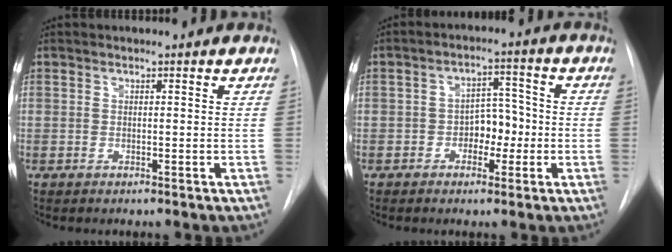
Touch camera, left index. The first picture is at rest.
{"total": 5.5, "force": [-2.3, 3.2, 3.8], "torque": [-0.054, 0.012, -0.035]}